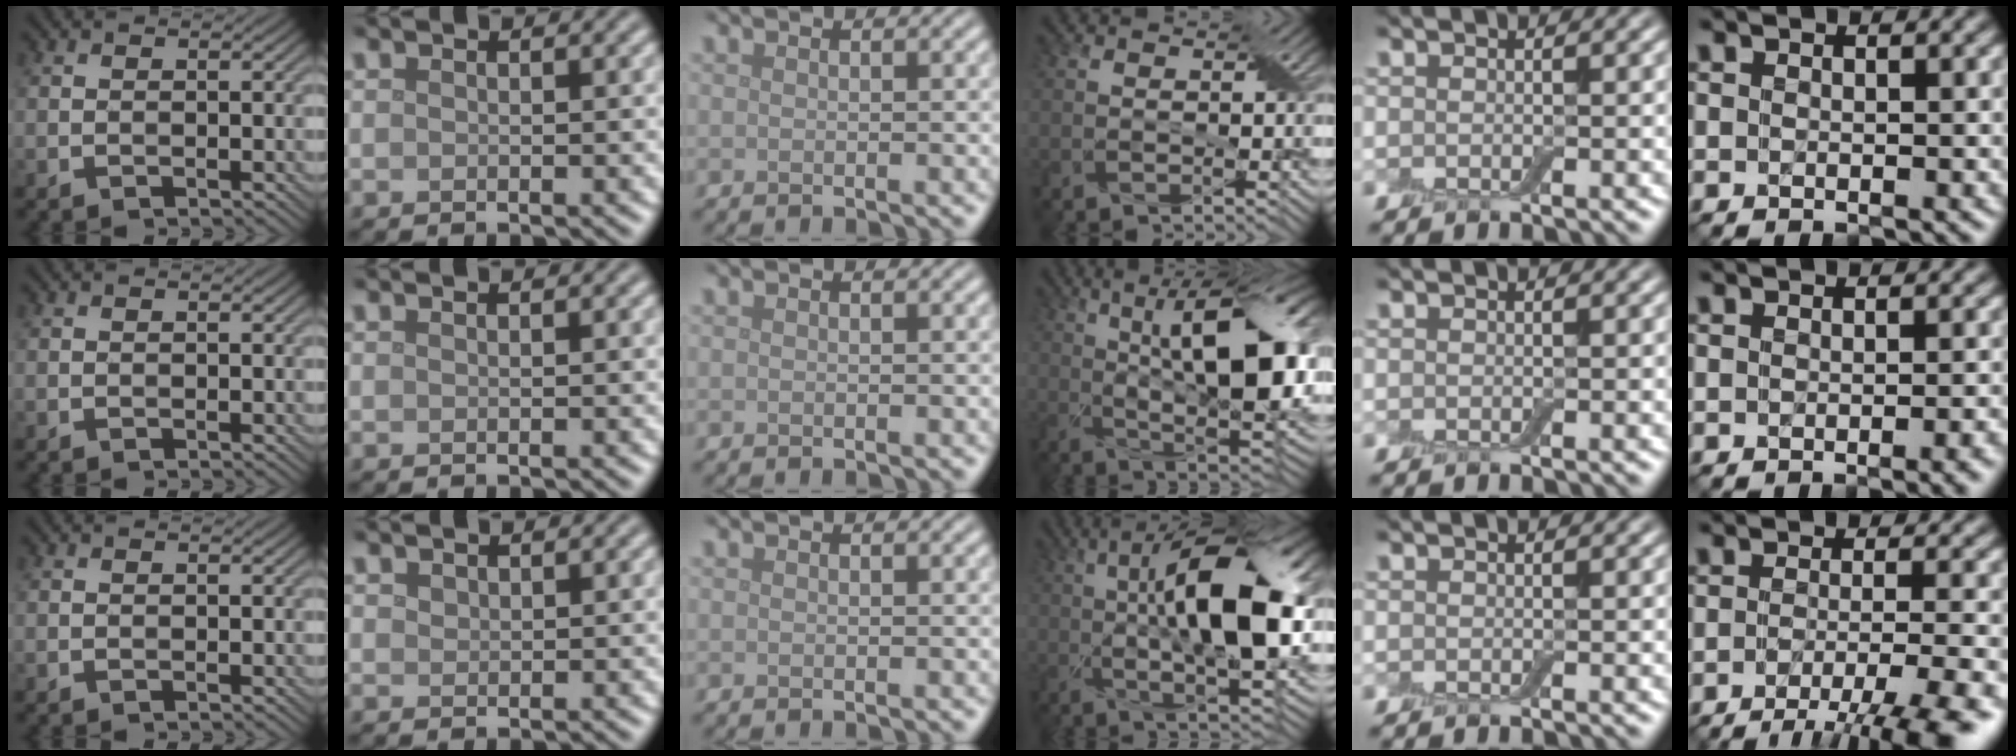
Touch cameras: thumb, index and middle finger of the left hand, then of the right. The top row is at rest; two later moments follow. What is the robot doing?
{"motion": "close", "object": "airpods case & airpods"}